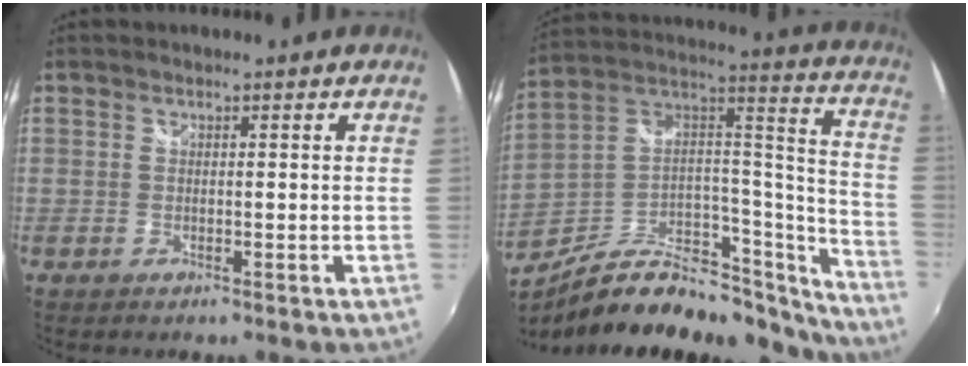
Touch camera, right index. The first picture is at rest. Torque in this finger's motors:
{"motor_torque": [-0.07, -0.28, 0.48, 0.09]}